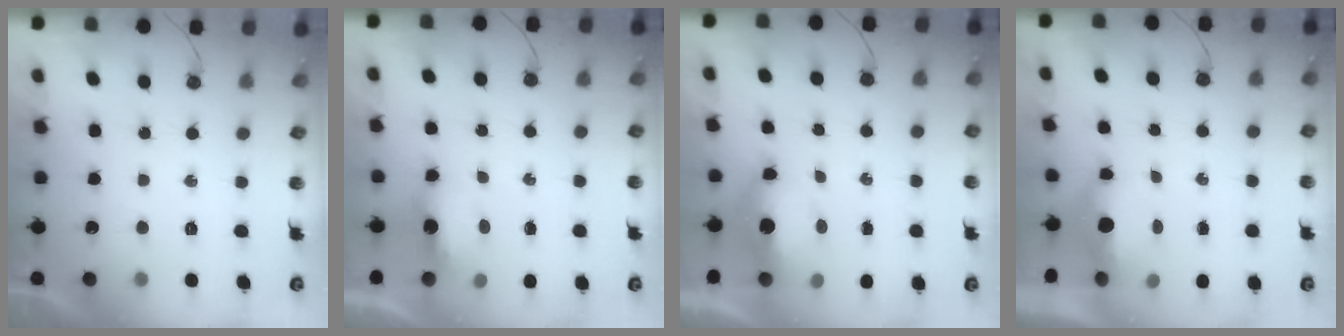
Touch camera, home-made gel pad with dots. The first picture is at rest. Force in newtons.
{"total": 6.2, "press": 6.2, "slide": 0.6}
{"total": 7.4, "press": 7.3, "slide": 1.2}
{"total": 14.6, "press": 7.0, "slide": 12.8}